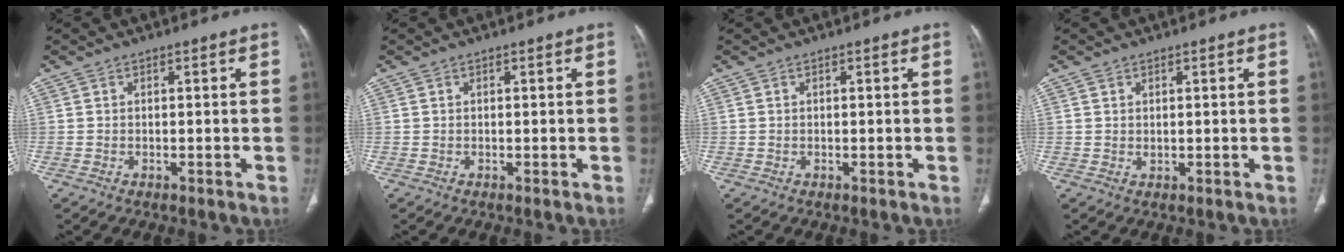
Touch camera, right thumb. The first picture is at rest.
{"total": 0.0}
{"total": 0.0}
{"total": 0.7, "force": [0.4, 0.5, 0.3], "torque": [-0.004, -0.004, 0.008]}